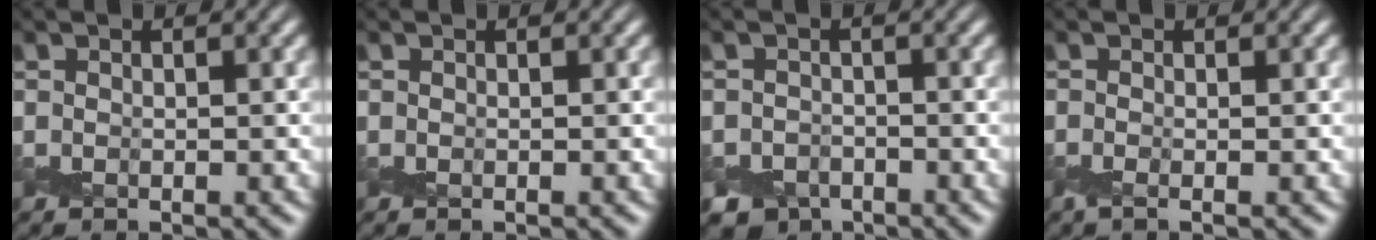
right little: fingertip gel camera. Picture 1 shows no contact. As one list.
[{"total": 0.0}, {"total": 3.5, "force": [-2.7, 2.1, 0.2], "torque": [0.015, -0.001, -0.051]}, {"total": 0.7, "force": [-0.4, 0.1, 0.6], "torque": [-0.016, 0.000, -0.010]}]